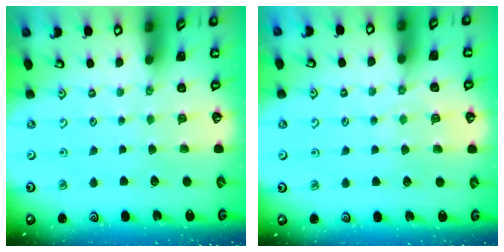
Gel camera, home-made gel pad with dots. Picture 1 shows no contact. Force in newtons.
{"total": 5.2, "press": 5.2, "slide": 0.7}